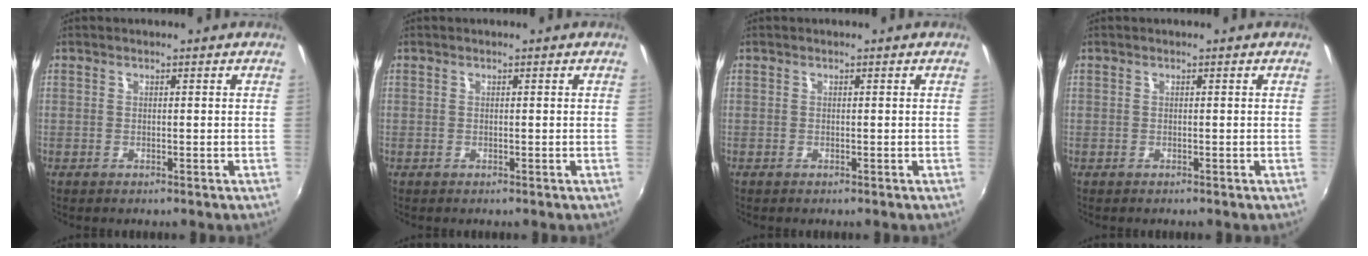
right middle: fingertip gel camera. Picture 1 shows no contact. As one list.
[{"total": 0.0}, {"total": 0.0}, {"total": 0.0}]